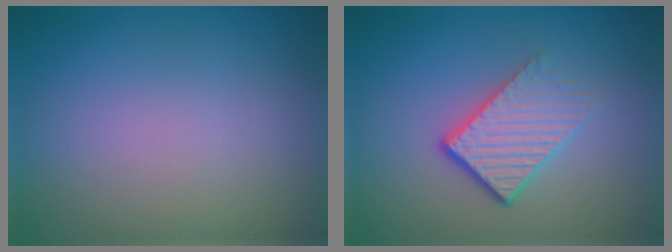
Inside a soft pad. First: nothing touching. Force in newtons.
{"total": 4.4, "press": 2.8, "slide": 3.4}